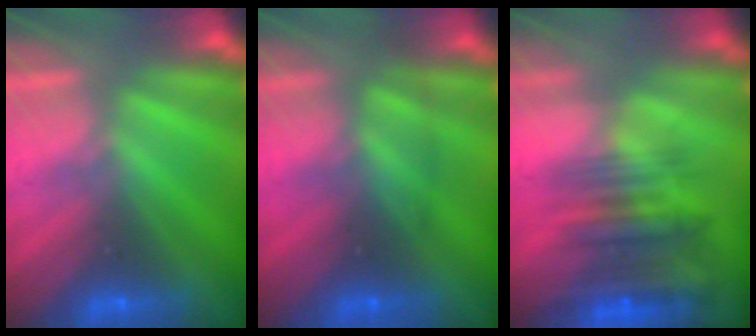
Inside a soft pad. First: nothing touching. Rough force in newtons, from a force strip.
{"total": 2.4}
{"total": 6.5}